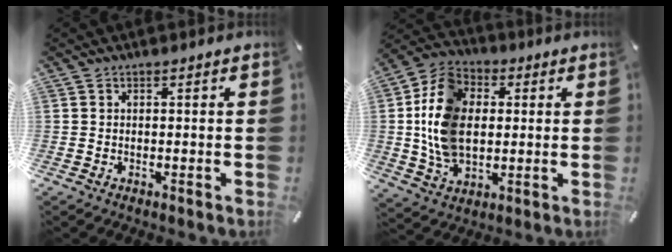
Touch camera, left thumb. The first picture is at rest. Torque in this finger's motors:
{"motor_torque": [2.42, 2.29, 1.42, 0.31, 0.27]}